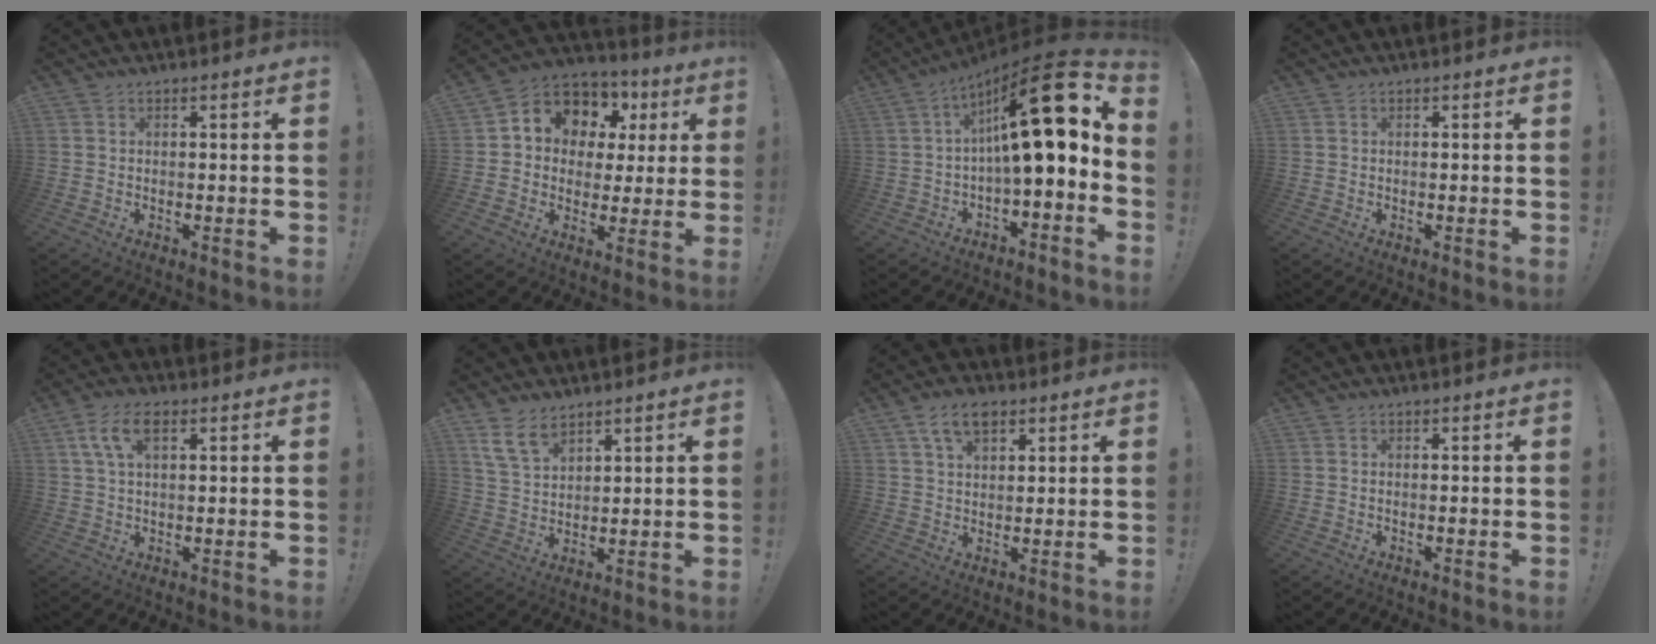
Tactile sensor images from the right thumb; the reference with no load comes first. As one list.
[{"total": 9.5, "force": [3.8, 7.8, 3.9], "torque": [-0.059, -0.032, 0.072]}, {"total": 20.9, "force": [4.9, 4.9, 19.7], "torque": [-0.303, -0.030, 0.076]}, {"total": 0.0}, {"total": 7.6, "force": [2.8, 3.8, 5.9], "torque": [-0.121, 0.009, 0.053]}, {"total": 8.3, "force": [5.9, 4.1, 4.0], "torque": [-0.080, -0.026, 0.119]}, {"total": 7.6, "force": [4.1, 4.4, 4.6], "torque": [-0.081, -0.005, 0.076]}, {"total": 0.0}]